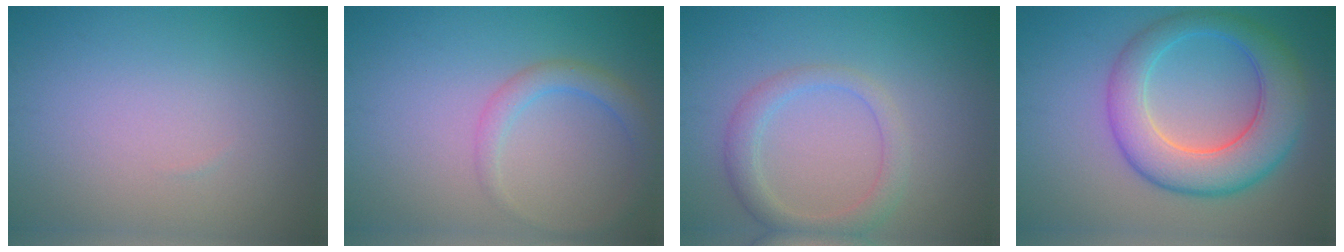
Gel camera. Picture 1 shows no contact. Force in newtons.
{"total": 2.4, "press": 2.4, "slide": 0.1}
{"total": 2.9, "press": 2.9, "slide": 0.1}
{"total": 7.4, "press": 7.4, "slide": 0.1}